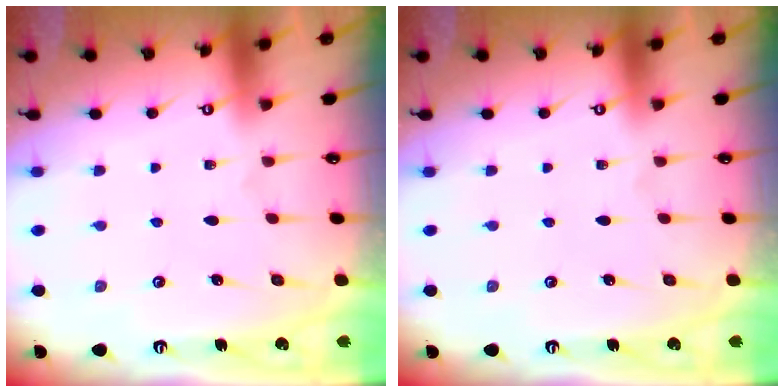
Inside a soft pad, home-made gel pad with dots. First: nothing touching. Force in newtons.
{"total": 0.0}